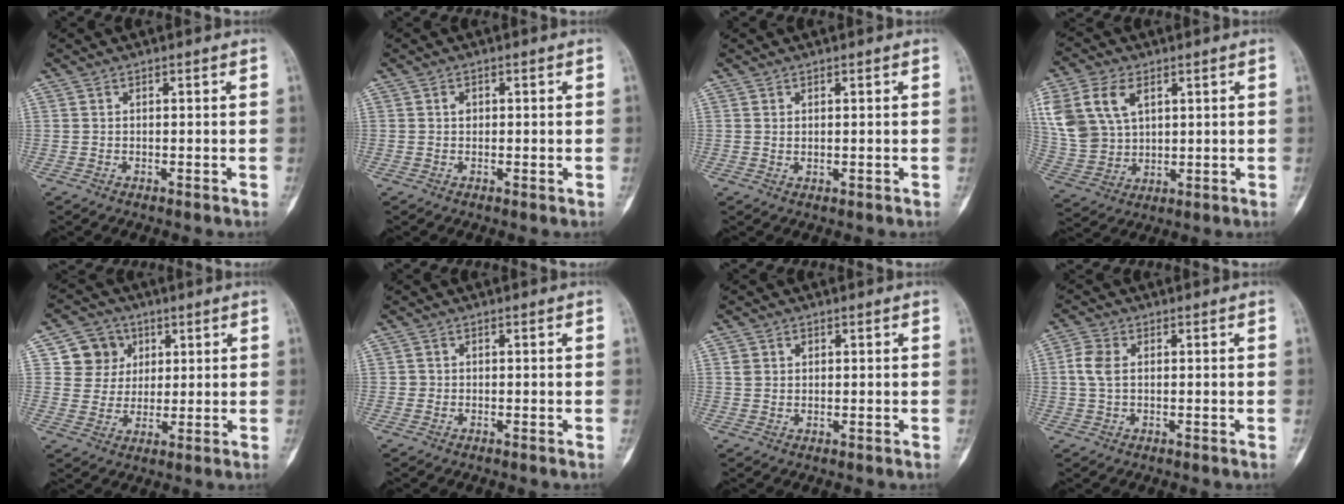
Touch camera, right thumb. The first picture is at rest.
{"total": 1.5, "force": [0.4, 1.1, 0.9], "torque": [-0.005, 0.000, 0.005]}
{"total": 0.9, "force": [0.5, 0.4, 0.6], "torque": [-0.005, -0.005, 0.011]}
{"total": 15.0, "force": [5.7, 10.2, 9.5], "torque": [-0.200, -0.007, 0.122]}
{"total": 8.2, "force": [3.2, 7.3, 1.7], "torque": [0.010, -0.008, 0.055]}
{"total": 0.6, "force": [0.1, 0.6, 0.0], "torque": [0.009, 0.004, 0.000]}
{"total": 2.3, "force": [1.0, 1.8, 0.9], "torque": [-0.004, -0.006, 0.020]}
{"total": 4.5, "force": [0.7, 2.9, 3.4], "torque": [-0.079, 0.009, 0.010]}